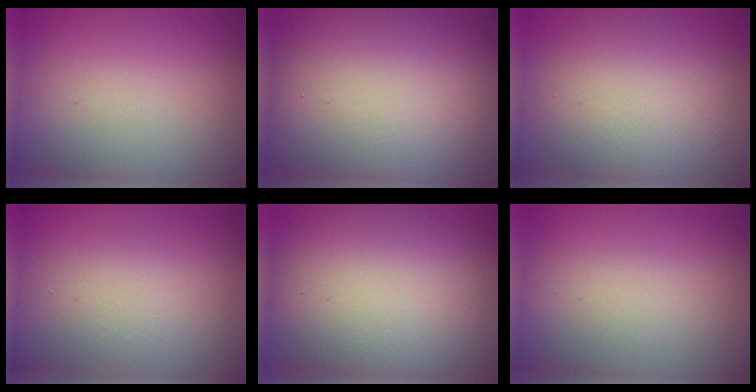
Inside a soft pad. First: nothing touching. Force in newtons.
{"total": 16.5, "press": 16.5, "slide": 0.9}
{"total": 6.3, "press": 6.2, "slide": 0.8}
{"total": 1.9, "press": 1.9, "slide": 0.1}
{"total": 10.7, "press": 10.7, "slide": 0.5}
{"total": 1.1, "press": 1.1, "slide": 0.1}